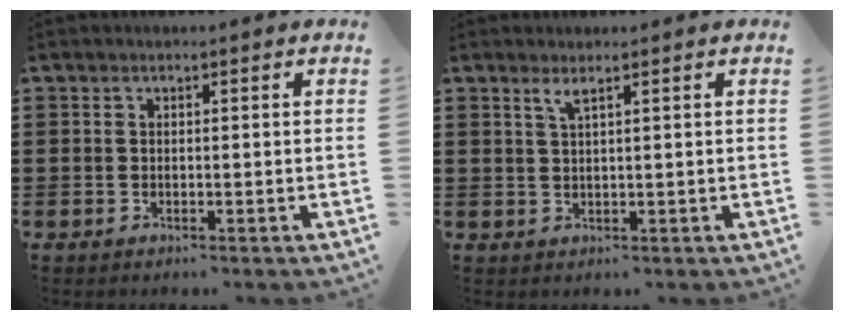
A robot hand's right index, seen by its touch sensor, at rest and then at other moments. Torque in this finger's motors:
{"motor_torque": [0.21, -0.13, 0.02, 0.04]}